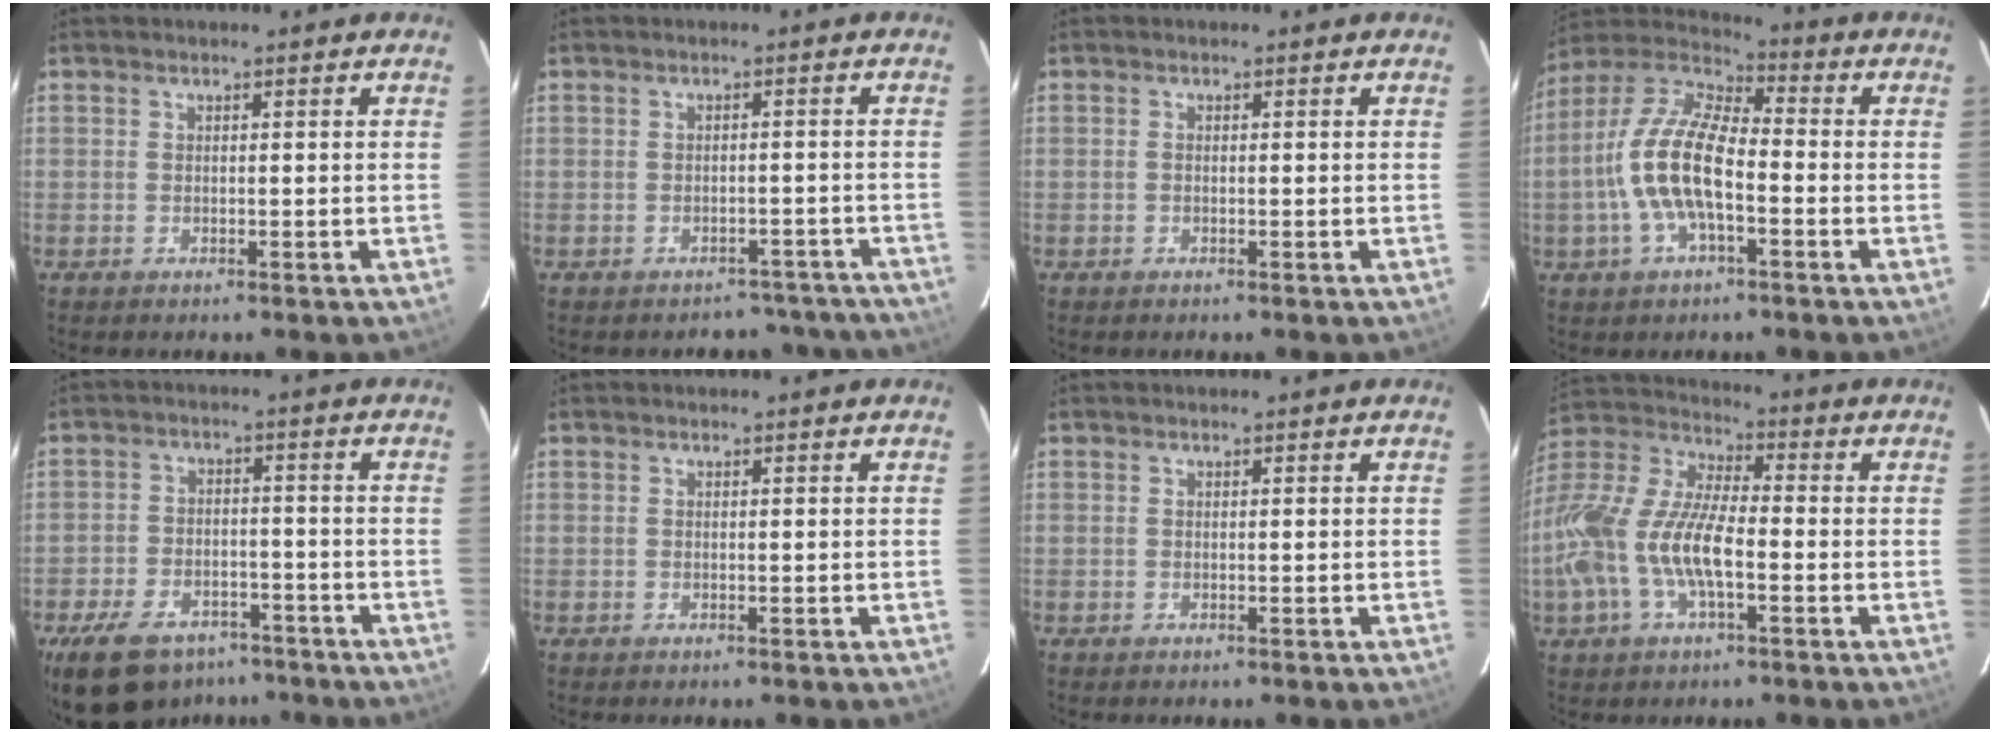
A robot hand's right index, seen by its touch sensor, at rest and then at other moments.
{"total": 10.3, "force": [-9.1, 4.5, 1.4], "torque": [-0.011, 0.027, -0.086]}
{"total": 0.0}
{"total": 14.4, "force": [-3.2, 5.9, 12.7], "torque": [-0.261, 0.009, -0.068]}
{"total": 15.2, "force": [-10.6, 8.3, 7.0], "torque": [-0.170, 0.000, -0.157]}
{"total": 0.0}
{"total": 0.0}
{"total": 18.9, "force": [-4.7, 8.0, 16.4], "torque": [-0.343, -0.006, -0.096]}